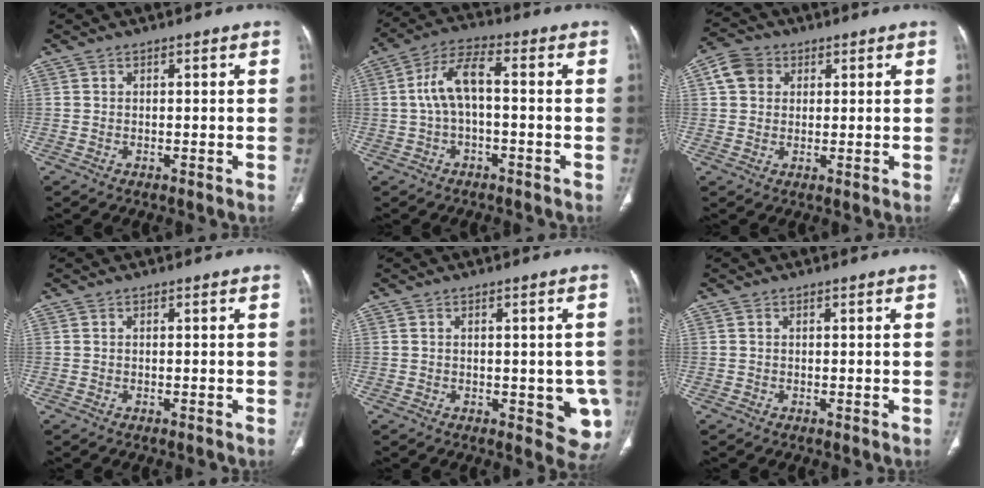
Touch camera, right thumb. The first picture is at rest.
{"total": 7.7, "force": [-0.3, 3.4, 6.9], "torque": [-0.144, 0.034, -0.012]}
{"total": 5.9, "force": [1.8, 4.9, 2.7], "torque": [-0.038, 0.008, 0.030]}
{"total": 0.0}
{"total": 7.2, "force": [-1.6, 3.6, 6.0], "torque": [-0.036, -0.007, -0.015]}
{"total": 0.0}